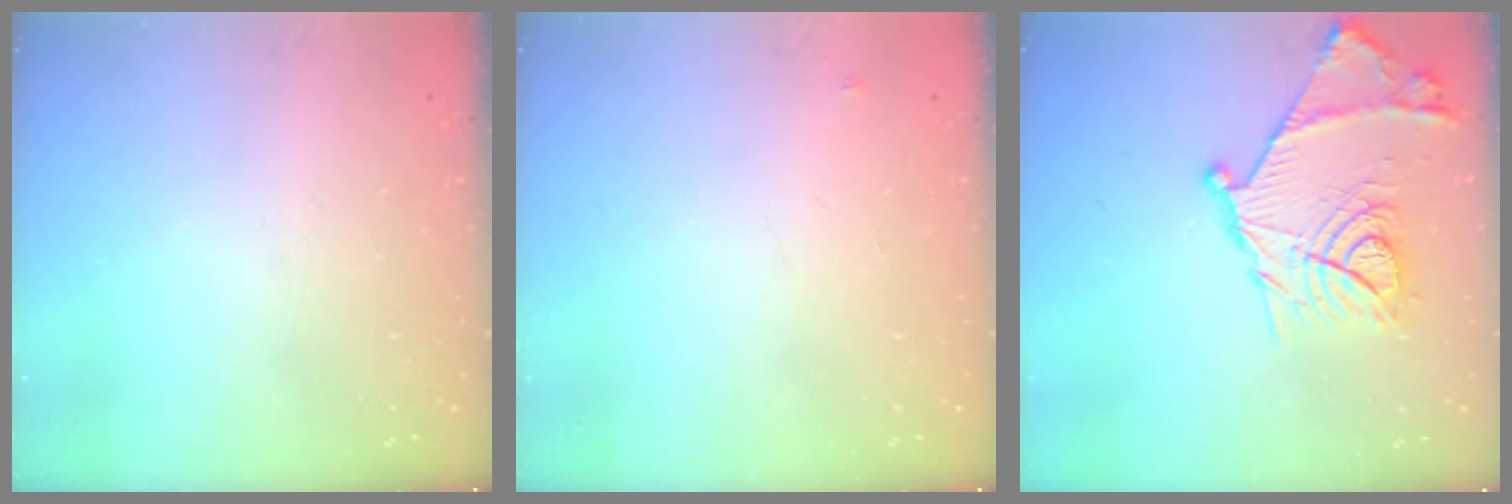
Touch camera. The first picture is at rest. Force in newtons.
{"total": 2.6, "press": 2.6, "slide": 0.2}
{"total": 19.7, "press": 19.7, "slide": 1.1}